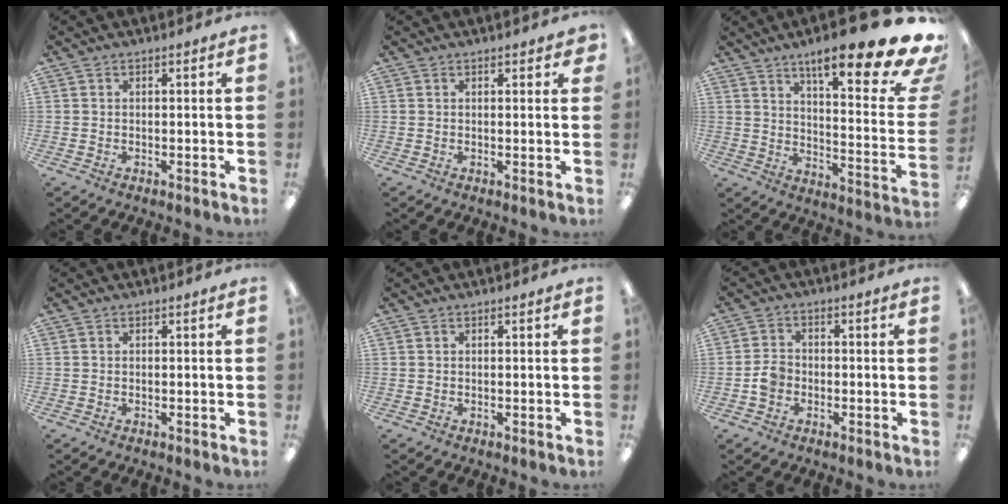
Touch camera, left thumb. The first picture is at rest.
{"total": 1.7, "force": [1.2, 0.5, 1.1], "torque": [-0.009, -0.005, 0.017]}
{"total": 21.5, "force": [14.6, 4.2, 15.1], "torque": [-0.211, -0.120, 0.227]}
{"total": 0.0}
{"total": 0.0}
{"total": 4.3, "force": [-1.5, 3.2, 2.4], "torque": [-0.039, 0.011, -0.026]}